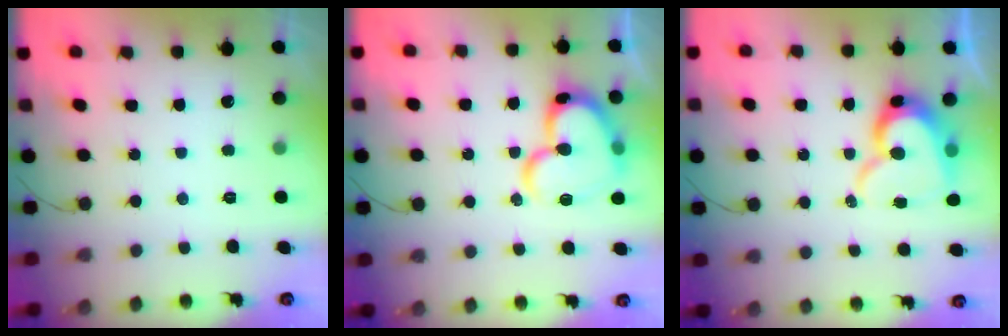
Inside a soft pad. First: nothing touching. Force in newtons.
{"total": 20.2, "press": 20.1, "slide": 2.3}
{"total": 14.5, "press": 14.4, "slide": 1.4}